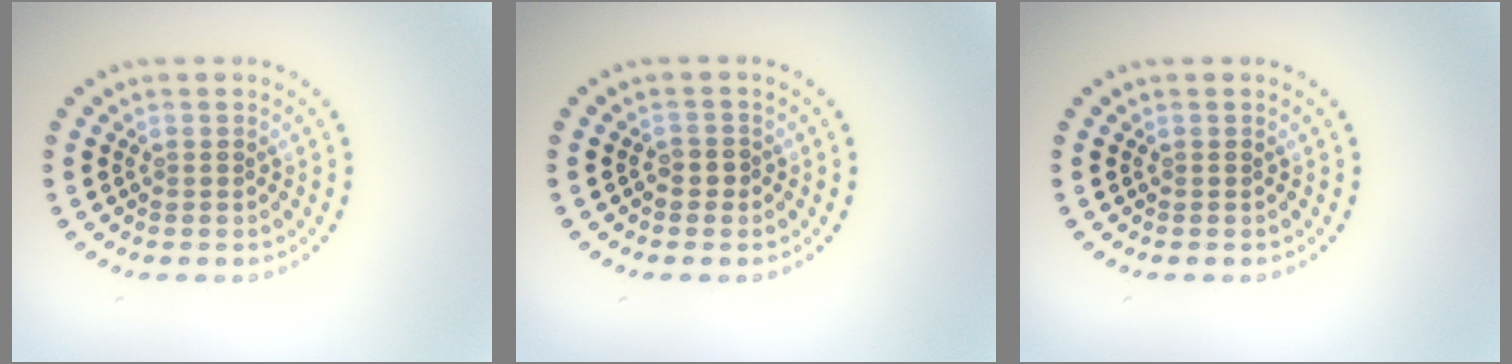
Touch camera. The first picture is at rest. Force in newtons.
{"total": 0.7, "press": 0.6, "slide": 0.4}
{"total": 0.0}